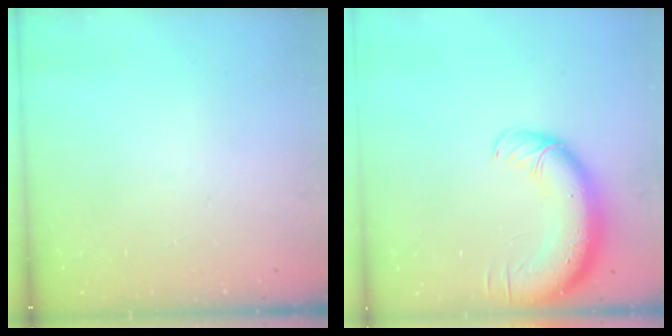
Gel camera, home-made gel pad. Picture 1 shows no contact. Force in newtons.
{"total": 13.5, "press": 13.0, "slide": 3.6}